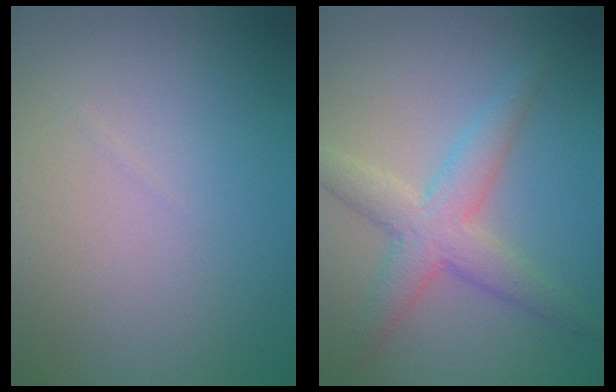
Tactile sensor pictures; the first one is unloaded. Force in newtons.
{"total": 4.3, "press": 4.3, "slide": 0.0}